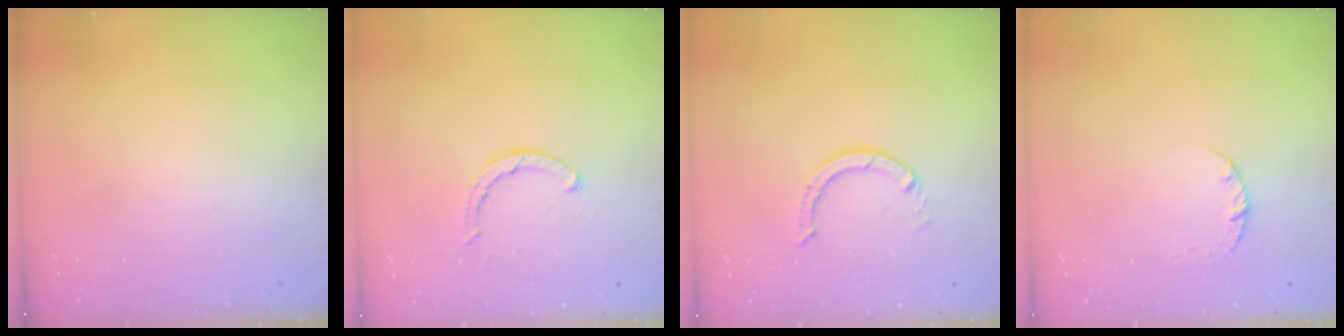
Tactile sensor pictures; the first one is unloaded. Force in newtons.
{"total": 3.7, "press": 3.7, "slide": 0.7}
{"total": 3.9, "press": 3.8, "slide": 0.3}
{"total": 2.4, "press": 2.3, "slide": 0.3}